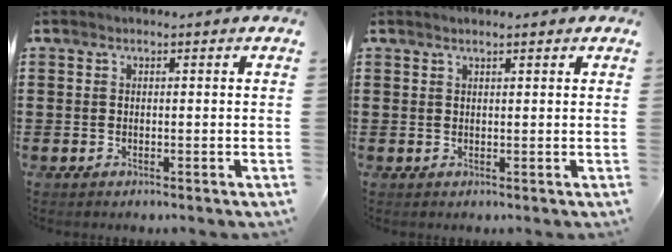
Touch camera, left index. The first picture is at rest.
{"total": 1.1, "force": [0.8, 0.1, 0.7], "torque": [-0.014, 0.001, 0.014]}